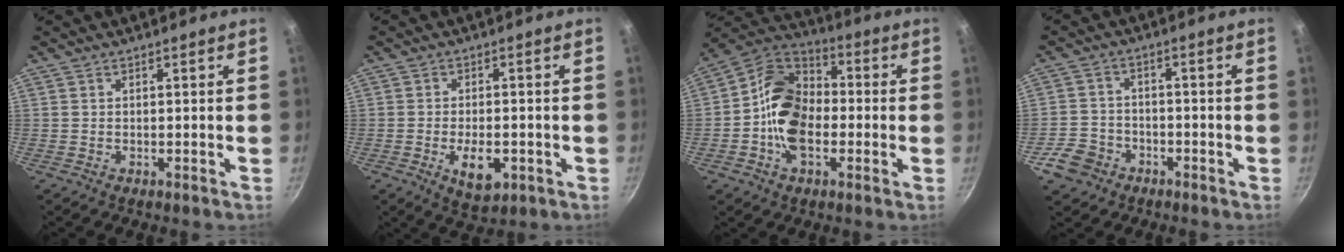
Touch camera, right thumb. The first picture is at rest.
{"total": 7.2, "force": [-2.2, 3.8, 5.7], "torque": [-0.077, 0.003, -0.025]}
{"total": 14.6, "force": [-1.8, 10.1, 10.5], "torque": [-0.154, 0.034, -0.054]}
{"total": 6.6, "force": [-3.6, 5.1, 2.0], "torque": [-0.026, 0.033, -0.065]}